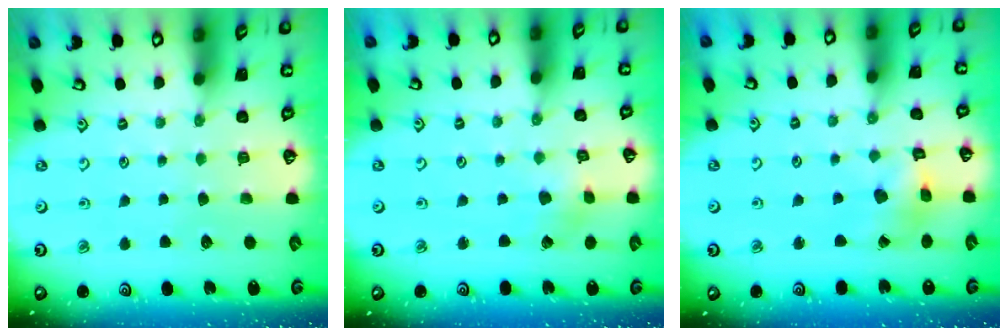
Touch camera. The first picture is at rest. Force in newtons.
{"total": 2.2, "press": 2.2, "slide": 0.3}
{"total": 7.5, "press": 7.5, "slide": 0.8}